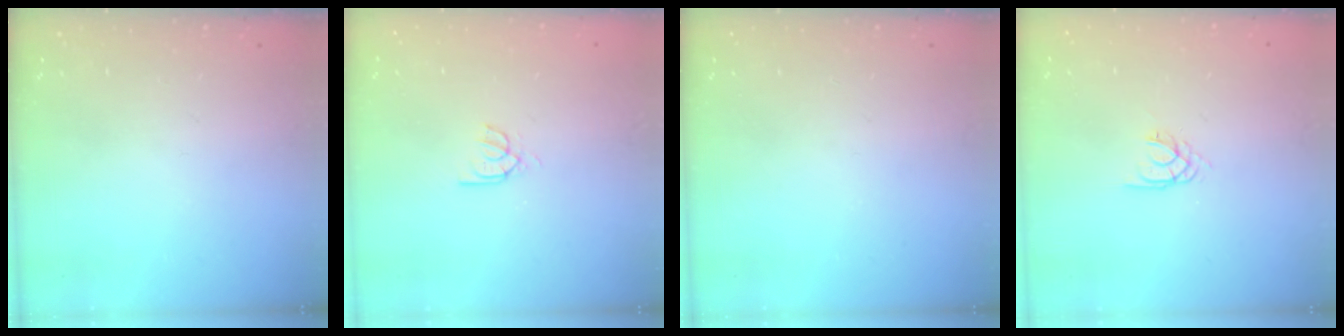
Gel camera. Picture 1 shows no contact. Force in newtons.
{"total": 2.9, "press": 2.9, "slide": 0.3}
{"total": 0.0}
{"total": 1.7, "press": 1.7, "slide": 0.1}